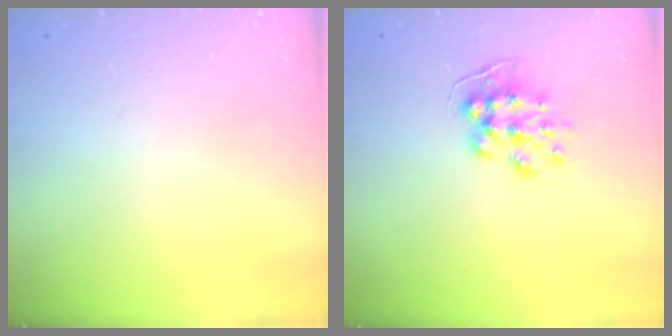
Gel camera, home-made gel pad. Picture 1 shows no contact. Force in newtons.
{"total": 8.5, "press": 8.5, "slide": 0.3}